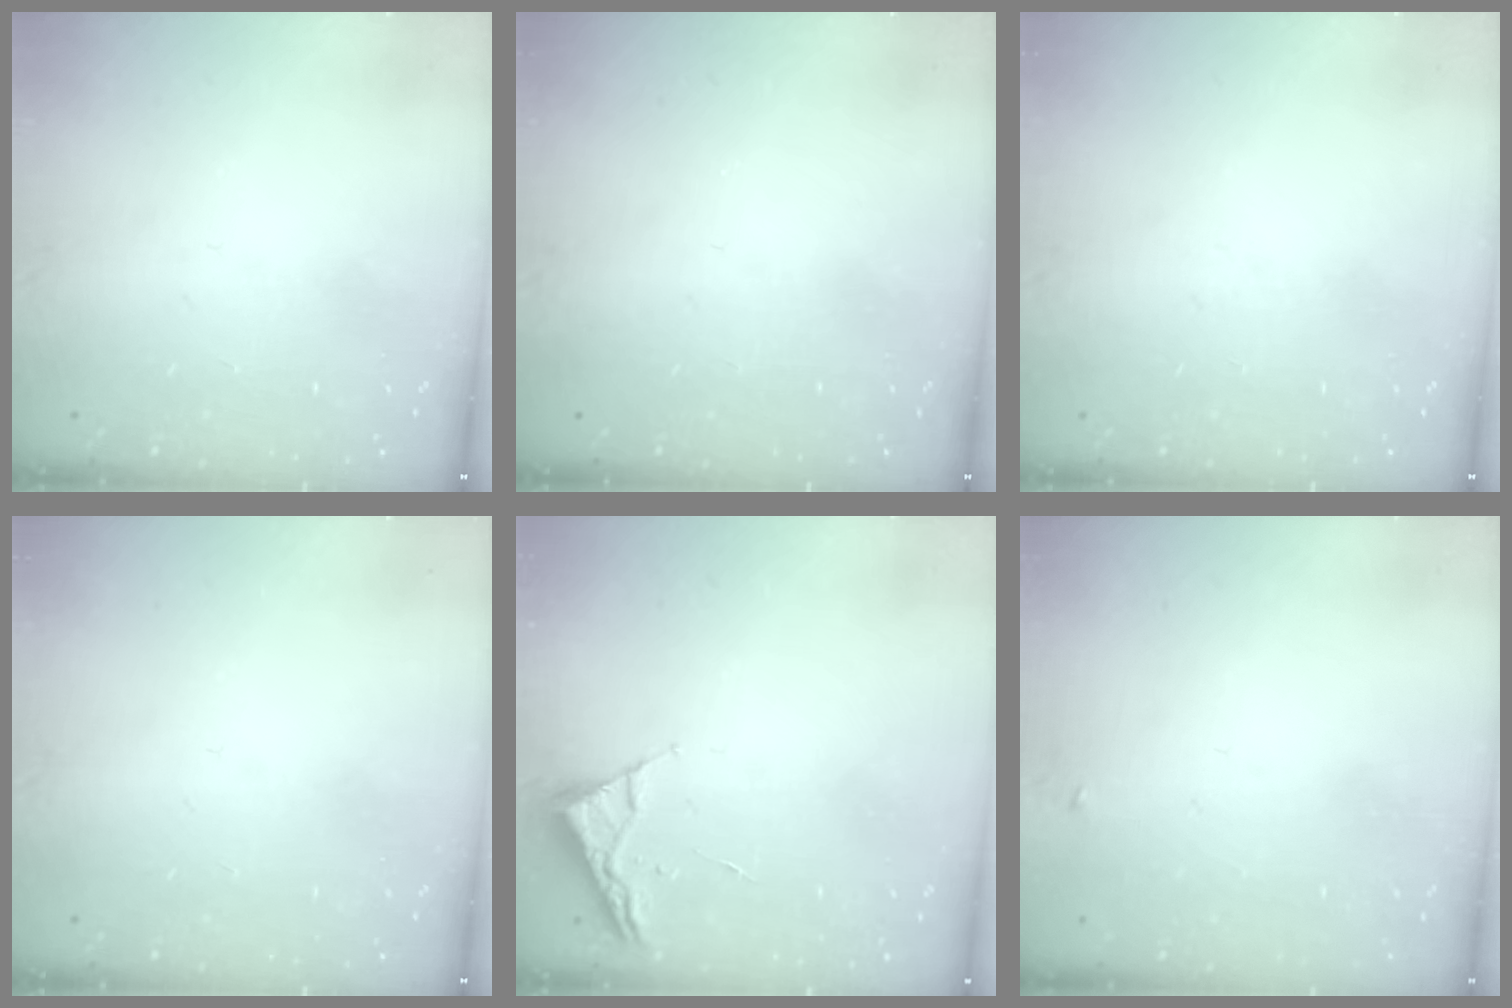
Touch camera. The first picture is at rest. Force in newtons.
{"total": 0.0}
{"total": 0.0}
{"total": 0.0}
{"total": 2.6, "press": 2.6, "slide": 0.3}
{"total": 2.3, "press": 2.3, "slide": 0.2}